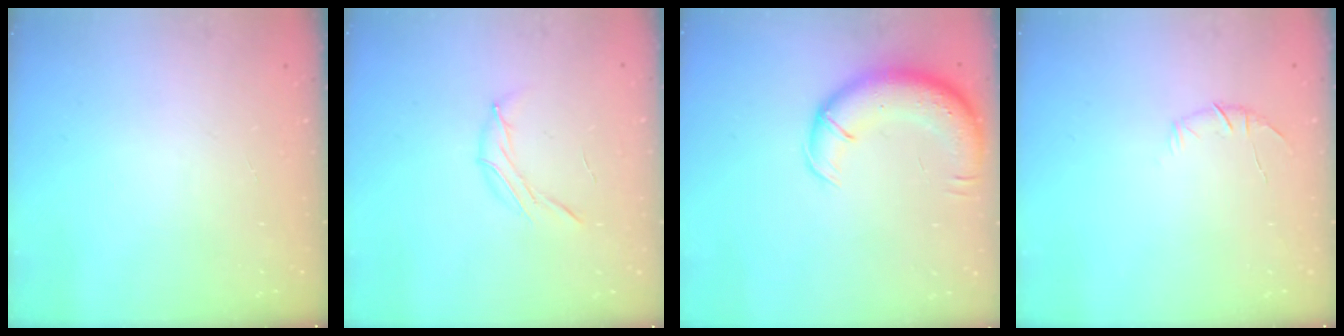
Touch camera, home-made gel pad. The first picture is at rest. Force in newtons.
{"total": 7.0, "press": 6.9, "slide": 1.4}
{"total": 13.4, "press": 12.9, "slide": 3.5}
{"total": 6.0, "press": 5.8, "slide": 1.5}